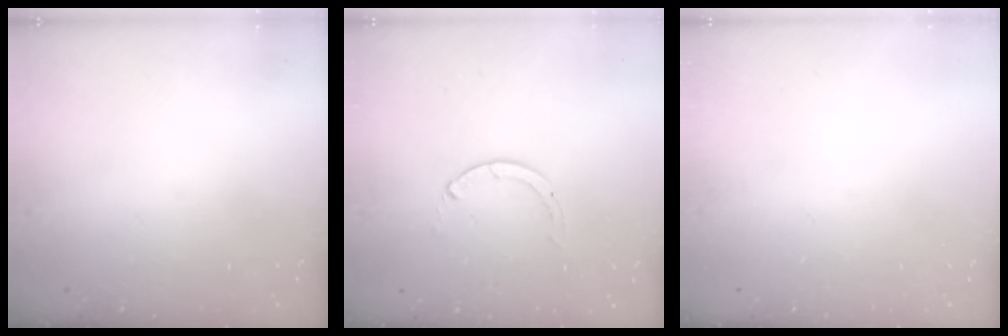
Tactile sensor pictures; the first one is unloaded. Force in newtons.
{"total": 0.0}
{"total": 0.0}